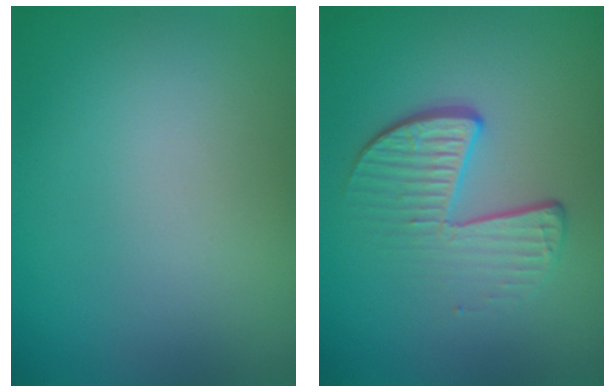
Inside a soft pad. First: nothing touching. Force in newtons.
{"total": 3.9, "press": 2.5, "slide": 3.0}